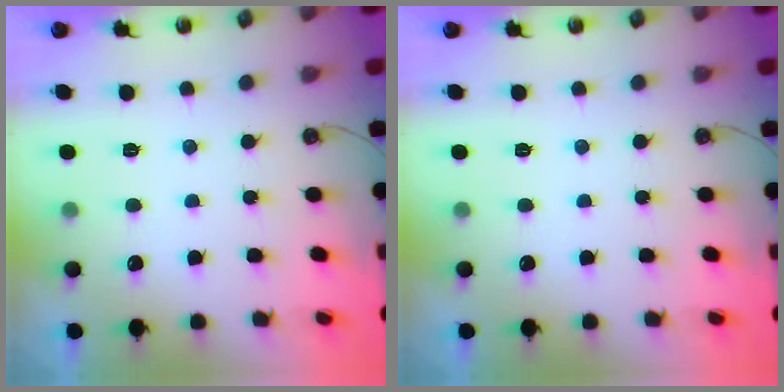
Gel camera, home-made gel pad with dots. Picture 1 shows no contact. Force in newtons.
{"total": 0.0}